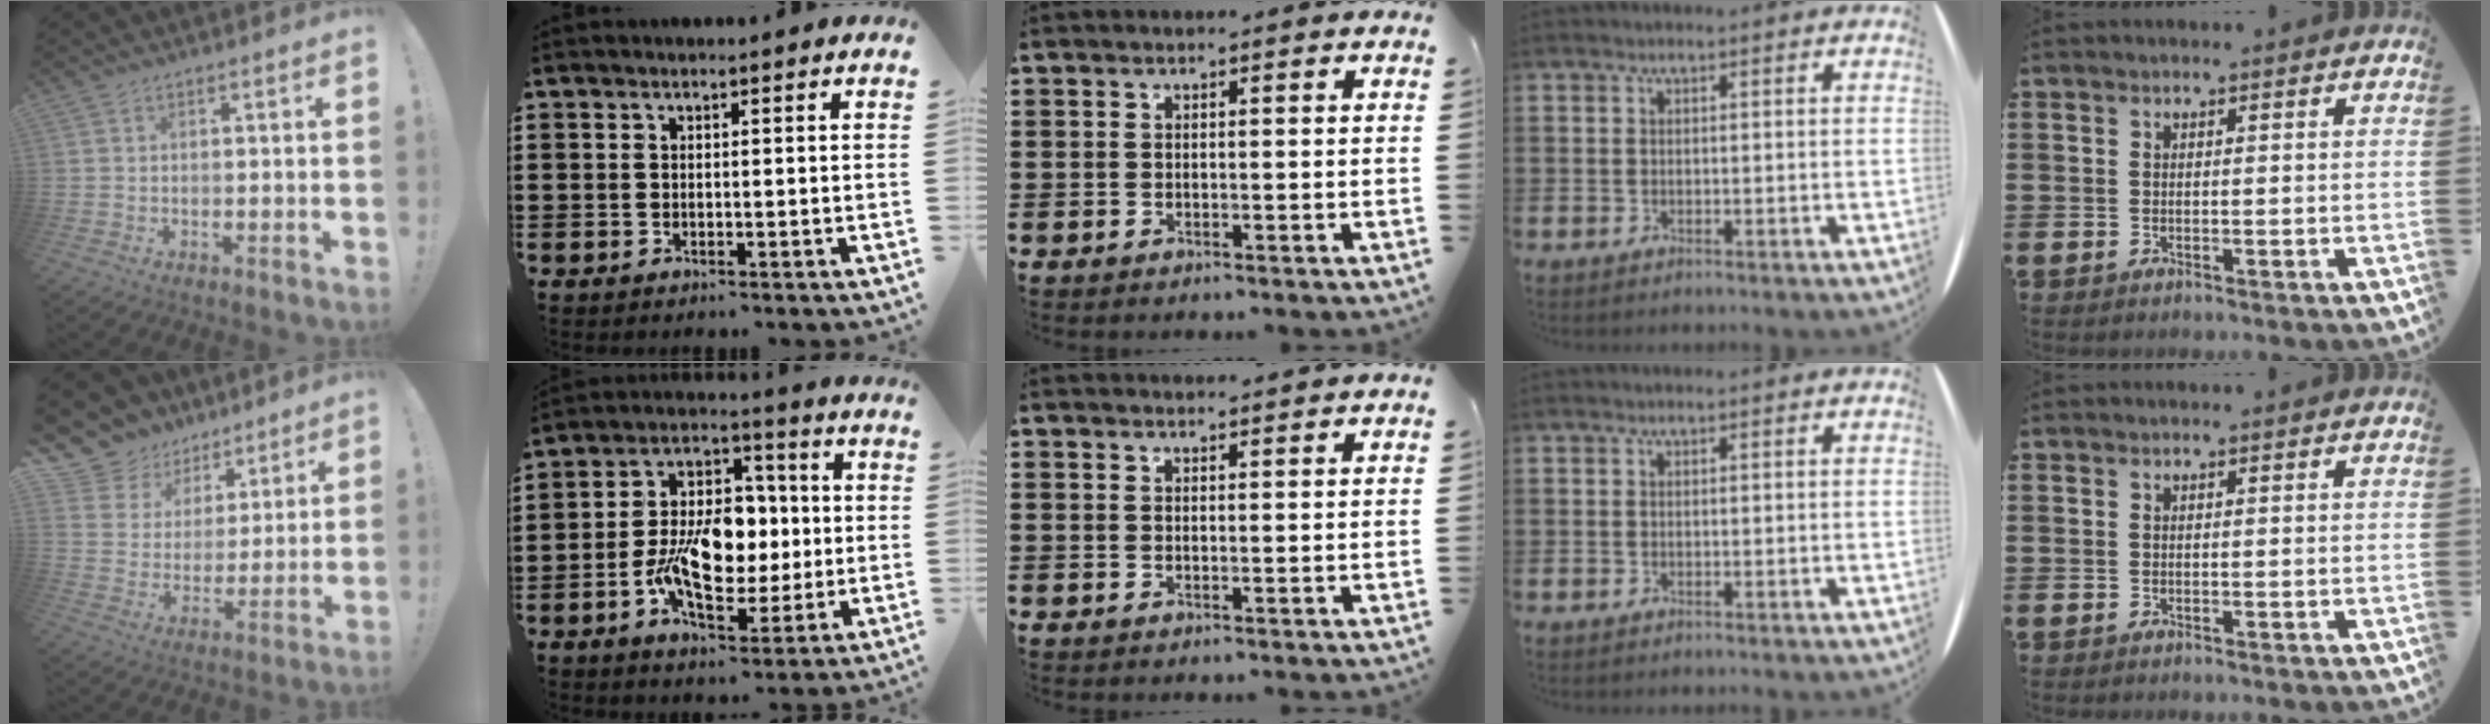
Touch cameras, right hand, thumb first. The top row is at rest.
{"thumb": {"total": 10.2, "force": [6.8, 7.5, 1.5], "torque": [-0.036, -0.061, 0.138]}, "index": {"total": 11.2, "force": [-1.6, 7.0, 8.6], "torque": [-0.173, 0.004, -0.032]}, "middle": {"total": 1.5, "force": [1.5, 0.0, 0.2], "torque": [0.001, -0.003, 0.027]}}